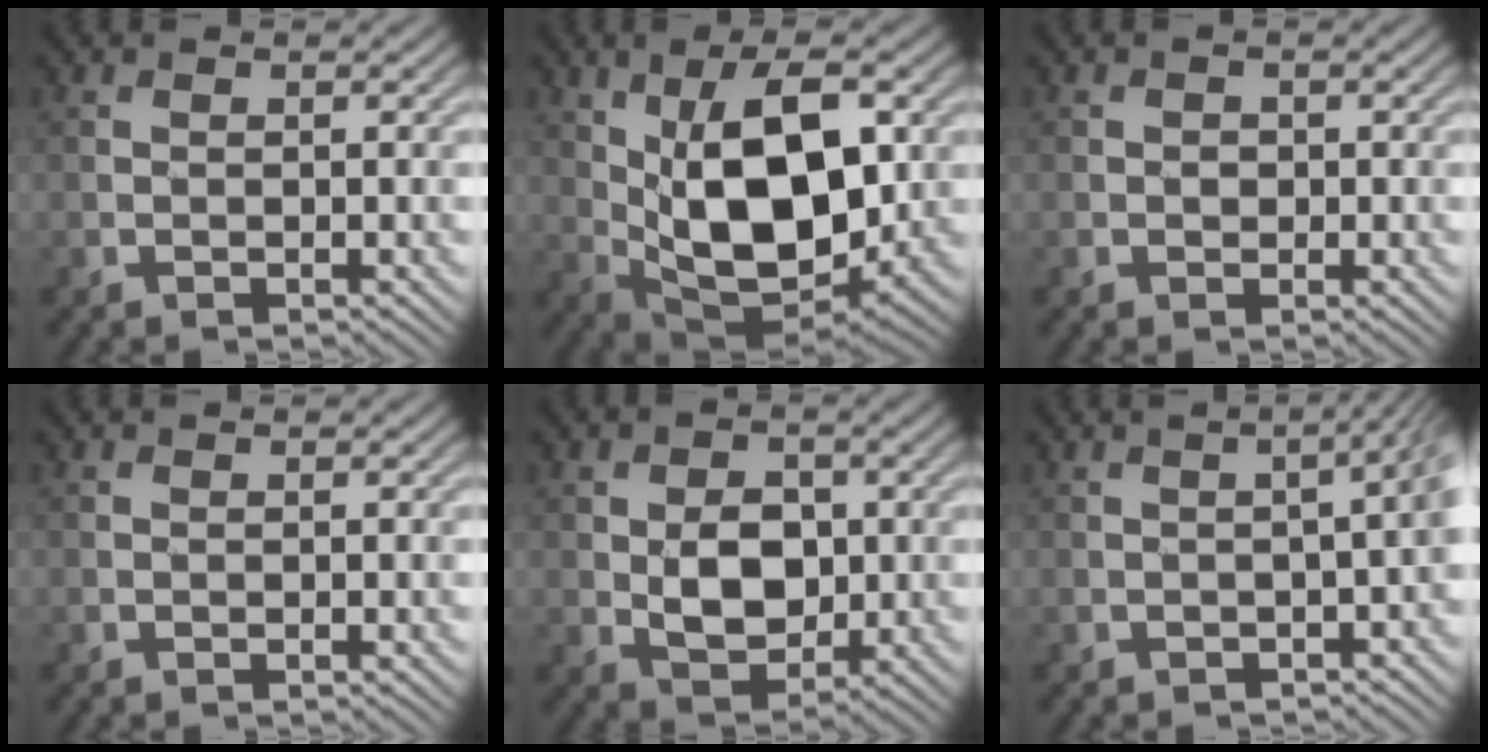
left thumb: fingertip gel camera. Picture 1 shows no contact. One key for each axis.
{"total": 15.0, "fx": 1.5, "fy": 7.9, "fz": 12.6, "tx": -0.215, "ty": -0.007, "tz": 0.033}
{"total": 0.9, "fx": 0.0, "fy": 0.8, "fz": 0.3, "tx": -0.003, "ty": -0.005, "tz": -0.002}
{"total": 0.0}
{"total": 6.1, "fx": 0.0, "fy": 4.3, "fz": 4.3, "tx": -0.080, "ty": -0.007, "tz": 0.001}
{"total": 4.9, "fx": -0.8, "fy": 1.6, "fz": 4.6, "tx": -0.047, "ty": 0.000, "tz": -0.011}